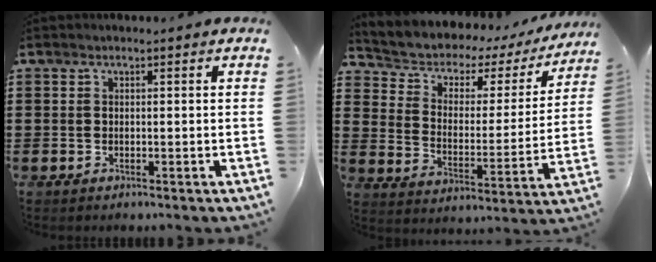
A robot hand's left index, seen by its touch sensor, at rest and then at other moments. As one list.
[{"total": 3.9, "force": [3.0, 2.2, 1.1], "torque": [-0.043, -0.026, 0.043]}]